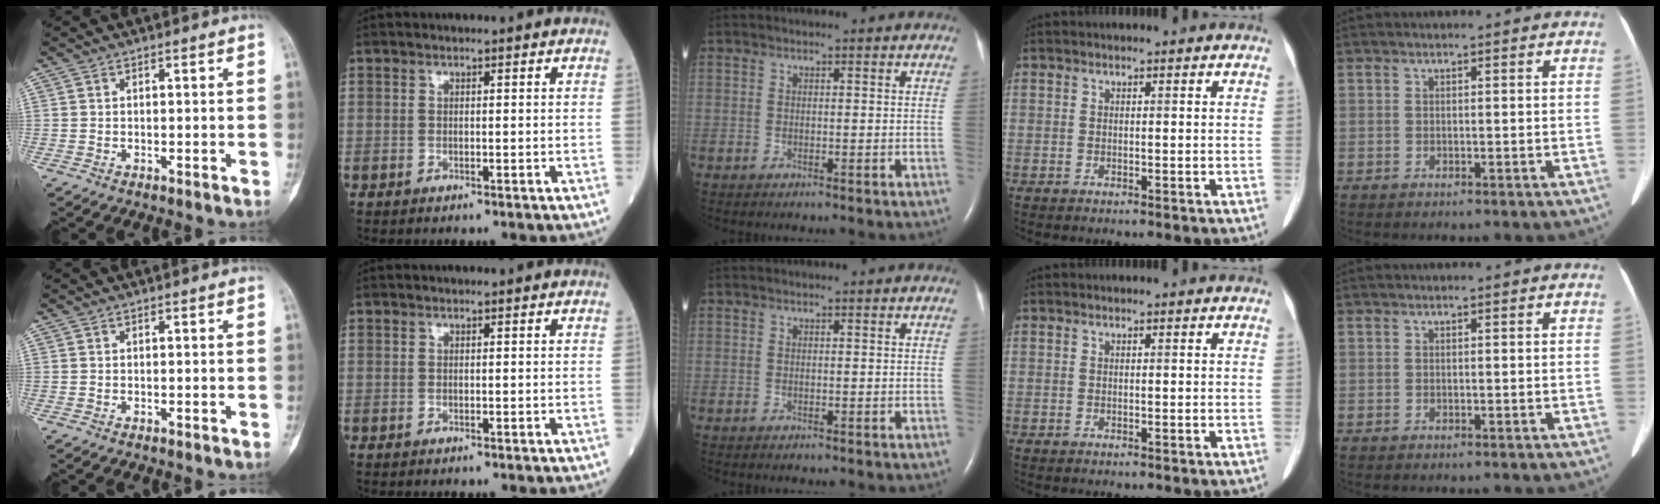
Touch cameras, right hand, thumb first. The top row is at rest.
{}